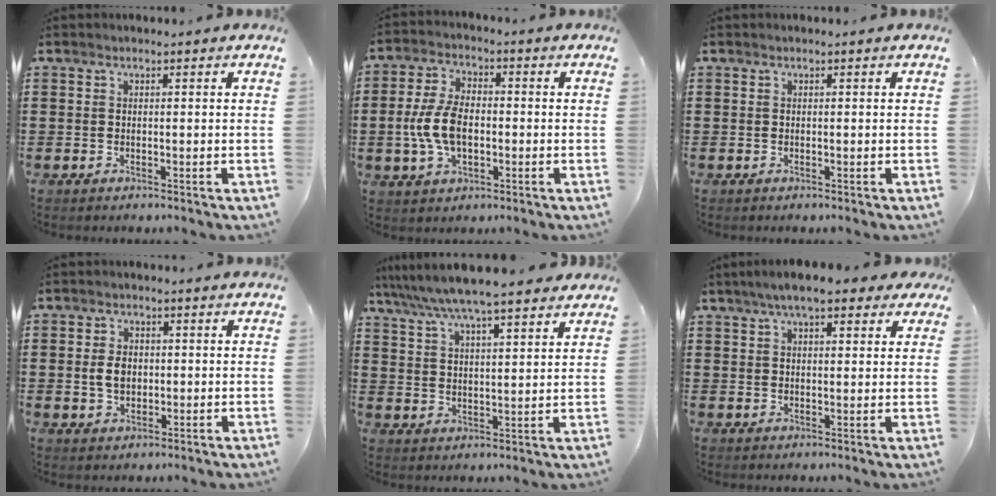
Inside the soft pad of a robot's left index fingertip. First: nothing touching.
{"total": 7.9, "force": [-1.0, 4.4, 6.5], "torque": [-0.157, 0.000, -0.026]}
{"total": 0.0}
{"total": 3.7, "force": [0.1, 2.5, 2.8], "torque": [-0.065, 0.006, -0.002]}
{"total": 6.9, "force": [6.1, 0.4, 3.2], "torque": [-0.085, -0.021, 0.105]}
{"total": 6.4, "force": [4.7, 2.0, 3.8], "torque": [-0.080, 0.005, 0.083]}